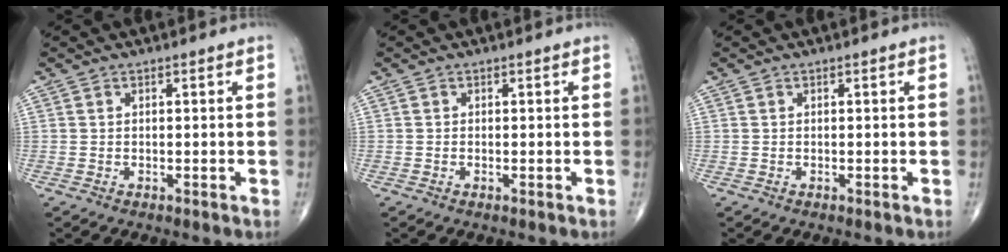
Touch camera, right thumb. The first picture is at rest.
{"total": 0.0}
{"total": 0.0}